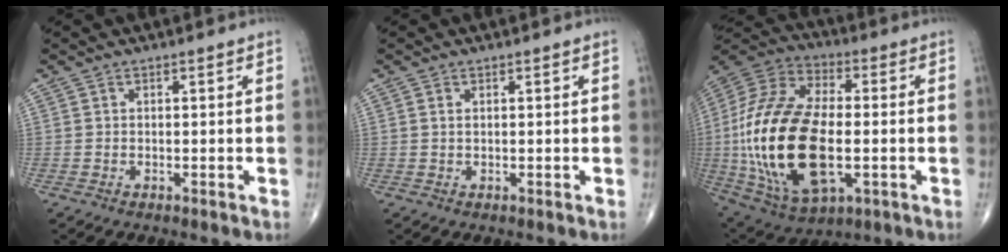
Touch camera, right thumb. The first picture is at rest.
{"total": 0.7, "force": [0.3, 0.3, 0.5], "torque": [-0.013, 0.003, 0.007]}
{"total": 28.5, "force": [-3.1, 14.4, 24.3], "torque": [-0.518, -0.002, -0.043]}